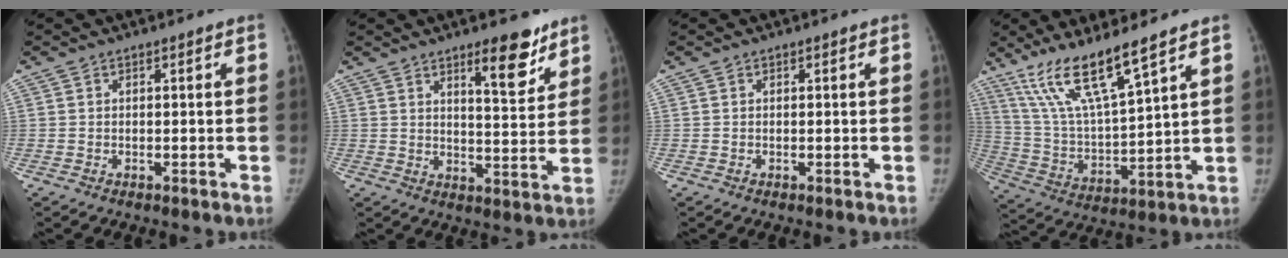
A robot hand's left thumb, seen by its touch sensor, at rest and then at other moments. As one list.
[{"total": 9.1, "force": [6.2, 2.7, 6.1], "torque": [-0.065, -0.045, 0.092]}, {"total": 0.0}, {"total": 14.5, "force": [10.2, 1.6, 10.1], "torque": [-0.188, -0.055, 0.213]}]